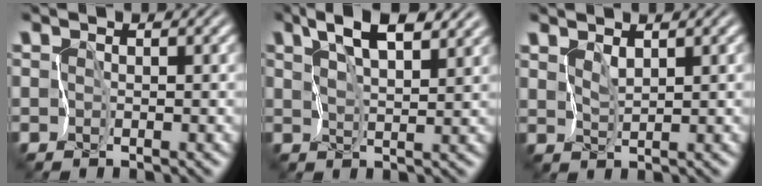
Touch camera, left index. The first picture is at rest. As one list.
[{"total": 5.2, "force": [3.5, 1.6, 3.5], "torque": [-0.069, 0.008, 0.057]}, {"total": 1.2, "force": [1.0, 0.0, 0.7], "torque": [-0.014, -0.002, 0.026]}]